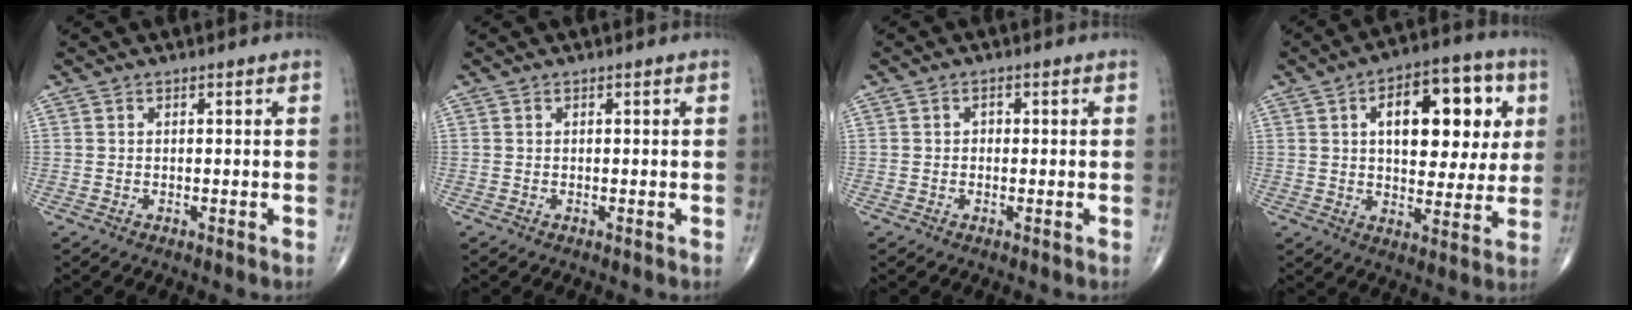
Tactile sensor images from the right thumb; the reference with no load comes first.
{"total": 0.0}
{"total": 1.0, "force": [0.0, 0.8, 0.6], "torque": [-0.004, 0.004, -0.004]}
{"total": 18.0, "force": [4.7, 9.5, 14.5], "torque": [-0.156, 0.009, 0.066]}